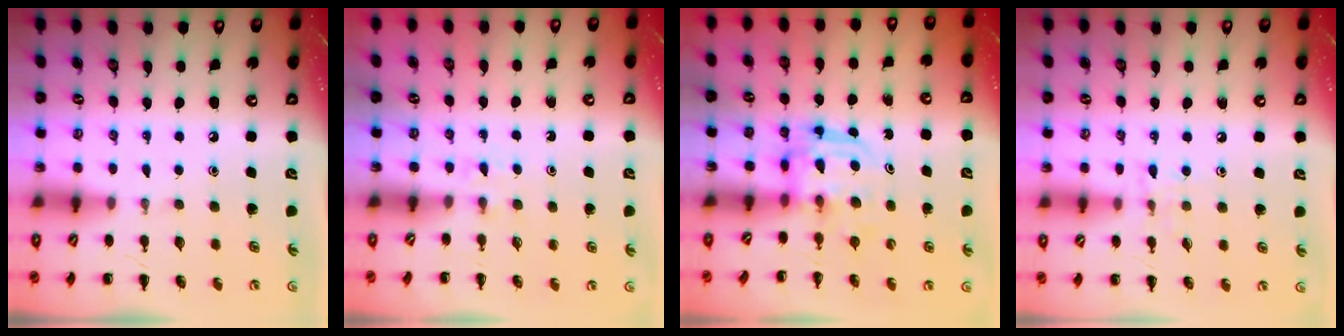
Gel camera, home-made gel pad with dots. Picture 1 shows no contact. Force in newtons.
{"total": 2.4, "press": 2.0, "slide": 1.2}
{"total": 3.2, "press": 3.2, "slide": 0.2}
{"total": 5.2, "press": 5.0, "slide": 1.2}